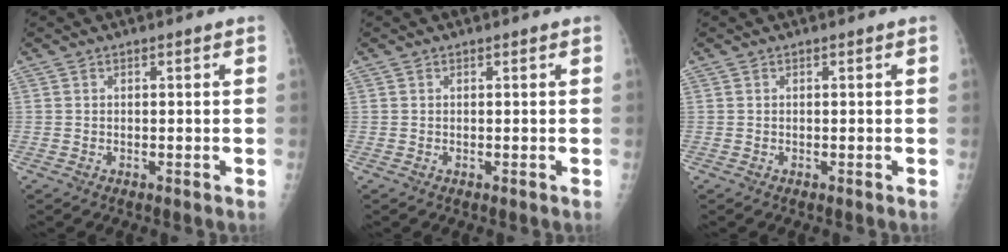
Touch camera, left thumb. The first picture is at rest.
{"total": 0.0}
{"total": 0.0}